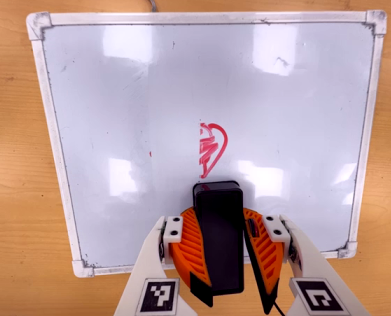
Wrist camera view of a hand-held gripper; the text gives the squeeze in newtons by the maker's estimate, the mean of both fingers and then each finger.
{"total": 12.7, "left": 11.7, "right": 13.8}